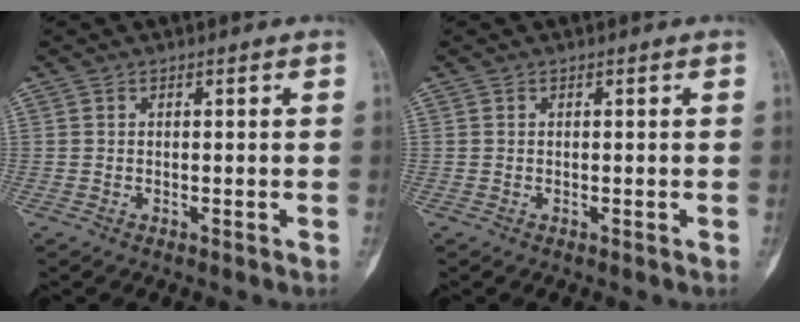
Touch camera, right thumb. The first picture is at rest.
{"total": 0.0}